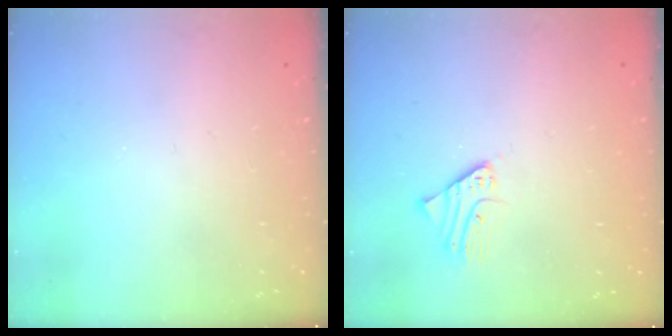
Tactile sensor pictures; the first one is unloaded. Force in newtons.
{"total": 2.5, "press": 2.5, "slide": 0.2}